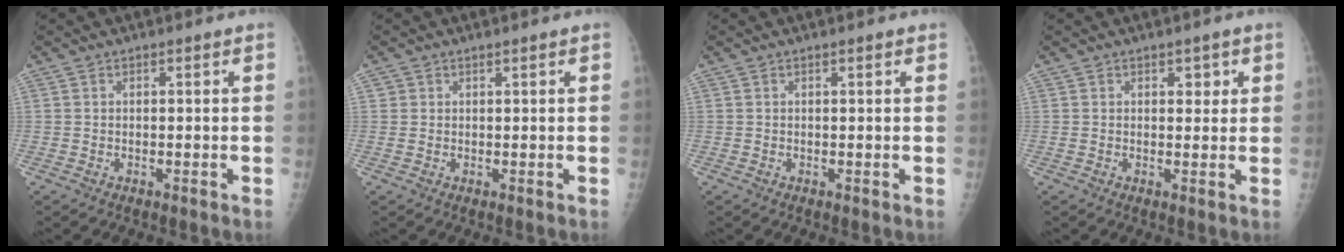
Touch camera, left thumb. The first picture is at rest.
{"total": 0.7, "force": [0.5, 0.4, 0.0], "torque": [0.010, -0.001, 0.010]}
{"total": 0.6, "force": [0.4, 0.1, 0.5], "torque": [-0.007, 0.001, 0.003]}
{"total": 2.3, "force": [1.2, 1.3, 1.4], "torque": [0.004, -0.003, 0.016]}